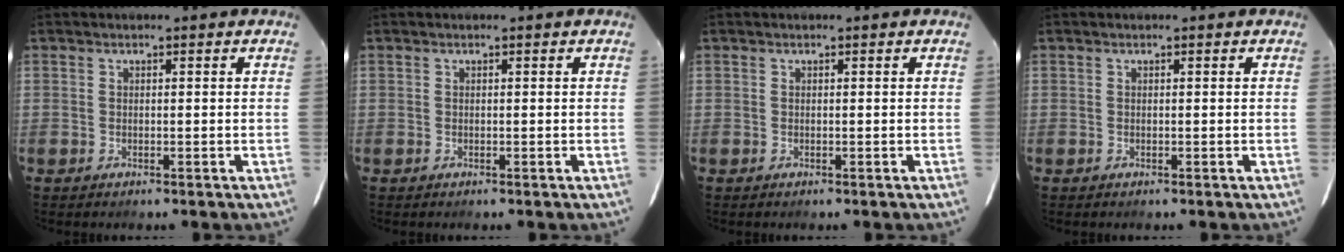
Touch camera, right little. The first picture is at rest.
{"total": 0.0}
{"total": 0.0}
{"total": 0.0}